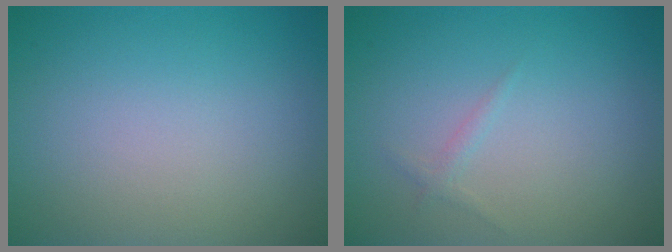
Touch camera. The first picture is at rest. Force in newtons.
{"total": 0.6, "press": 0.6, "slide": 0.1}